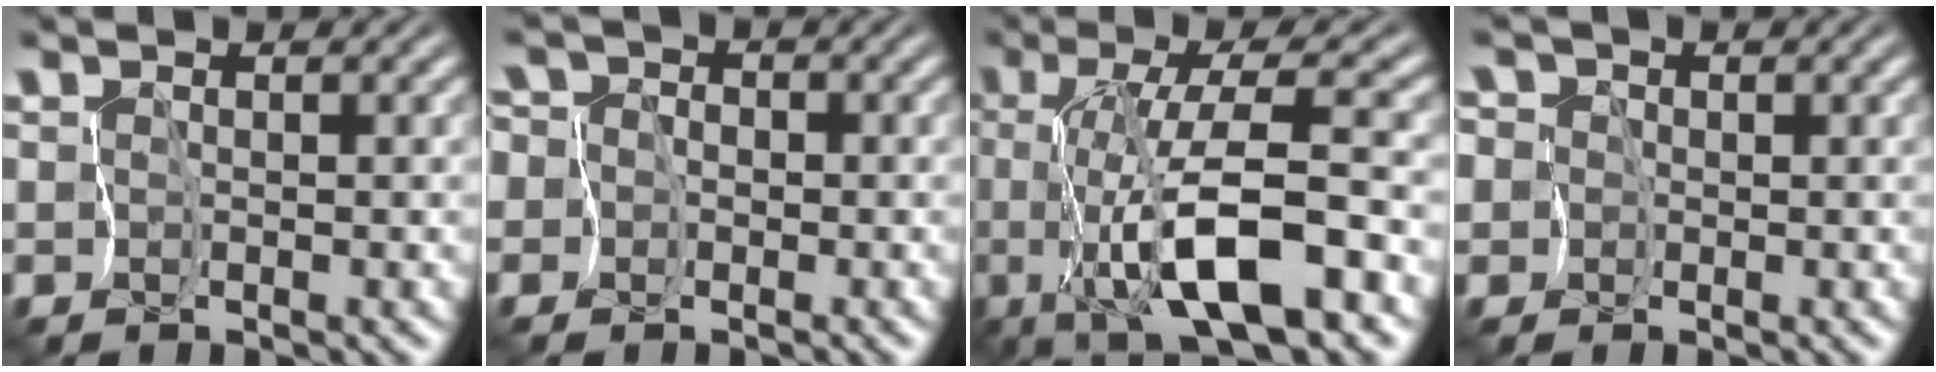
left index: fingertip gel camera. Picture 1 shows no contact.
{"total": 6.2, "force": [-1.3, 5.7, 2.0], "torque": [-0.065, 0.014, -0.074]}
{"total": 9.2, "force": [-1.9, 1.2, 8.9], "torque": [-0.155, 0.006, -0.039]}
{"total": 5.8, "force": [-0.4, 5.4, 2.0], "torque": [-0.059, 0.020, -0.058]}